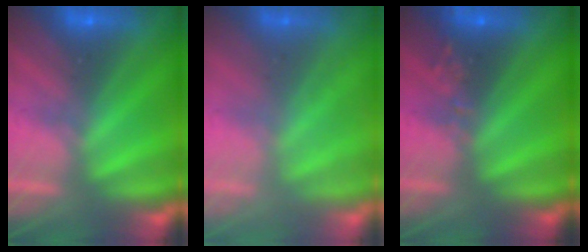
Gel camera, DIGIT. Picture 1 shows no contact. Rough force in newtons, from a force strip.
{"total": 2.3}
{"total": 2.4}